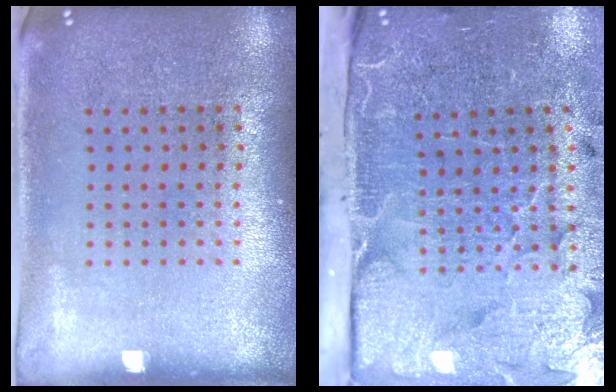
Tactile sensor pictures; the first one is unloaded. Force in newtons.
{"total": 5.2, "press": 4.0, "slide": 3.3}